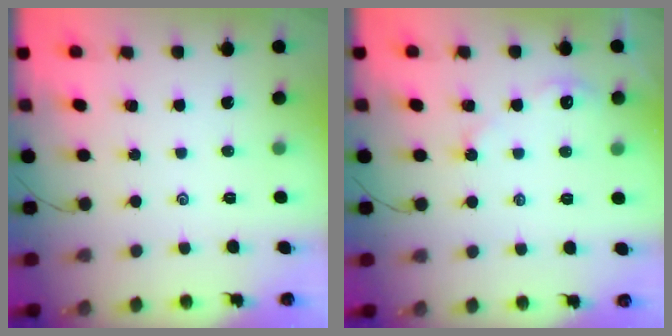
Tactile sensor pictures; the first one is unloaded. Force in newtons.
{"total": 2.8, "press": 2.8, "slide": 0.4}